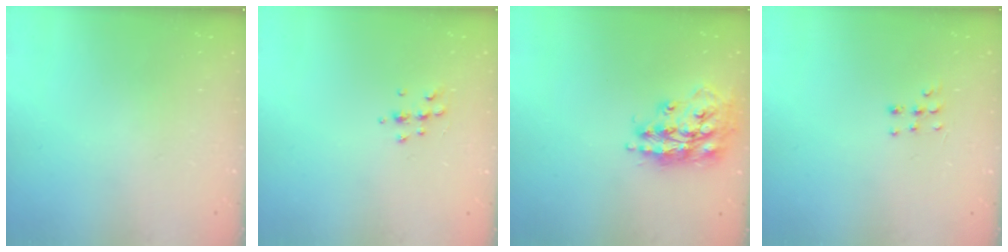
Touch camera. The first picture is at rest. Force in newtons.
{"total": 6.3, "press": 6.2, "slide": 1.0}
{"total": 17.1, "press": 17.0, "slide": 1.5}
{"total": 5.9, "press": 5.8, "slide": 0.7}